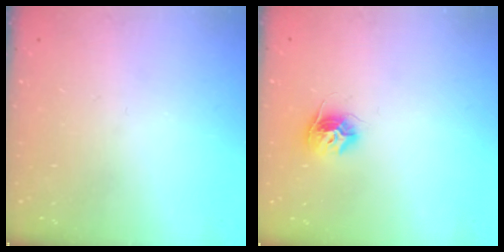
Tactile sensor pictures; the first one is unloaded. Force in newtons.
{"total": 9.6, "press": 9.6, "slide": 0.6}